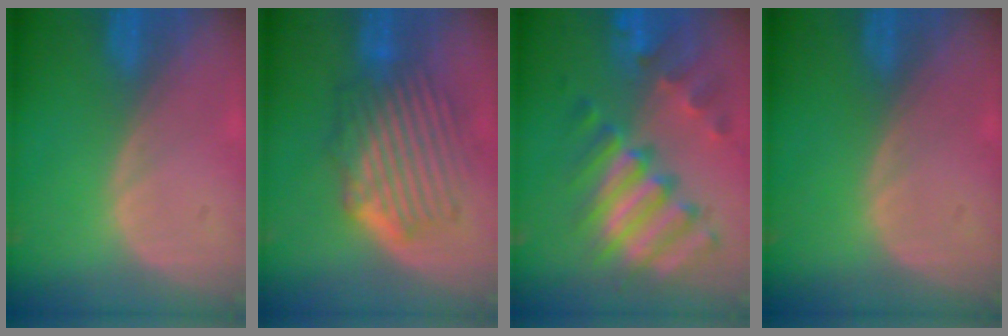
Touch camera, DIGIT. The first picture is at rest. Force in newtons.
{"total": 9.2, "press": 8.3, "slide": 4.0}
{"total": 11.6, "press": 10.0, "slide": 5.9}
{"total": 0.0}